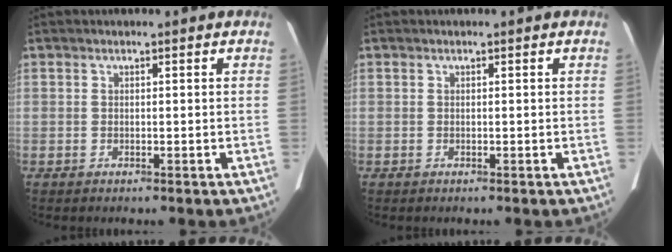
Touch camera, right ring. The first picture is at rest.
{"total": 0.0}